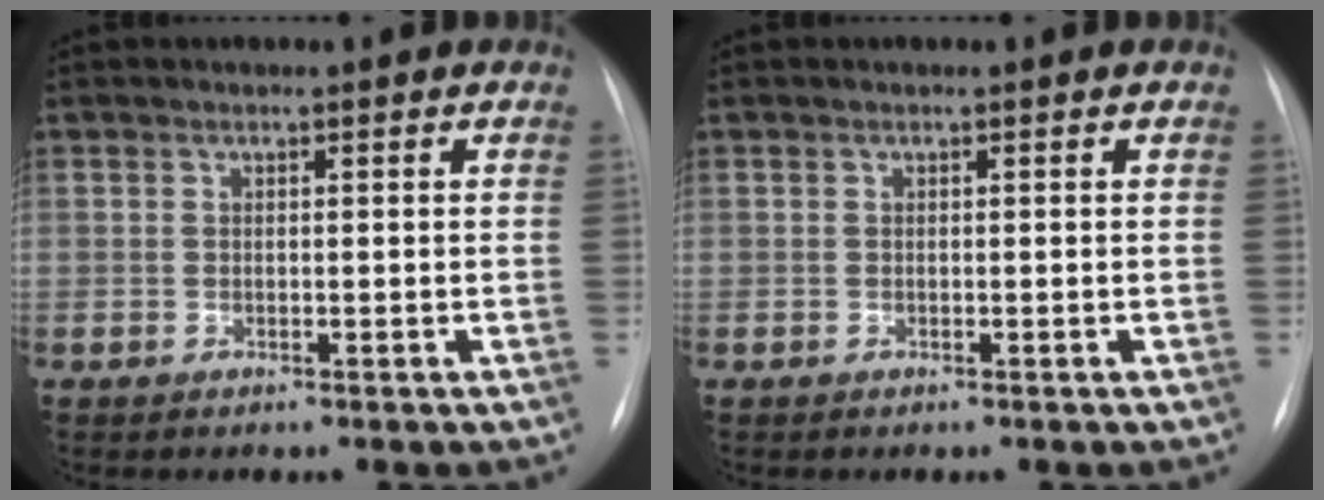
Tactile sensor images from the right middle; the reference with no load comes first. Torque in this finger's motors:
{"motor_torque": [-0.11, 0.01, -0.02, 0.00]}